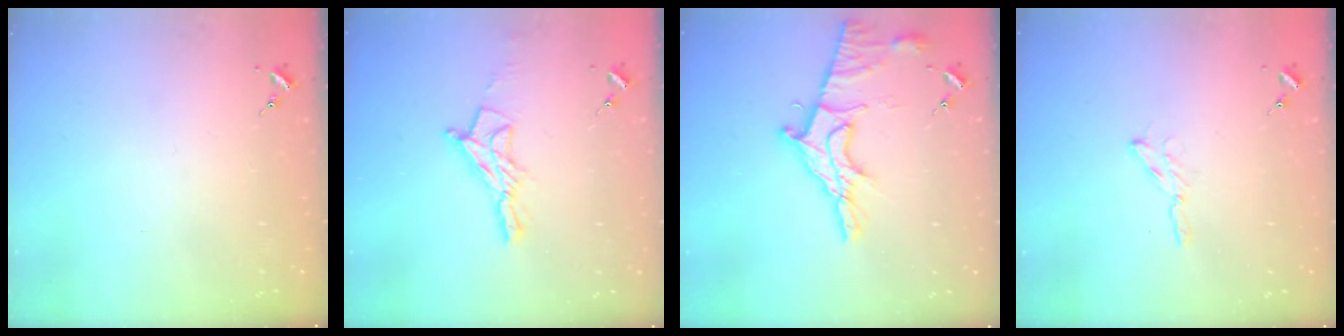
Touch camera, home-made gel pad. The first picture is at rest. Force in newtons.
{"total": 11.7, "press": 11.7, "slide": 1.0}
{"total": 15.9, "press": 15.8, "slide": 1.2}
{"total": 3.5, "press": 3.4, "slide": 0.4}